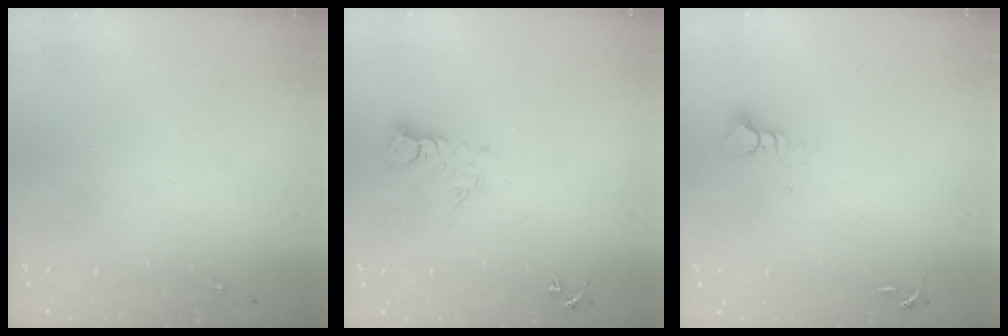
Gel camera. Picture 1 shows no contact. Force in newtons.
{"total": 5.7, "press": 5.7, "slide": 0.5}
{"total": 3.6, "press": 3.6, "slide": 0.2}